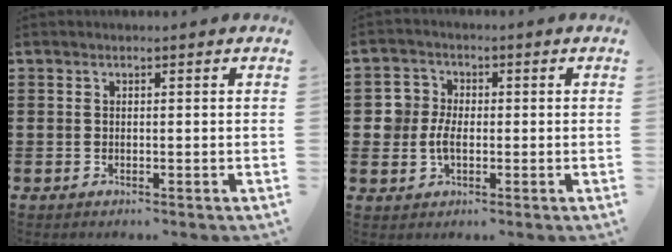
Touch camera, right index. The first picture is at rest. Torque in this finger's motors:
{"motor_torque": [0.76, -0.06, 0.28, 0.07]}